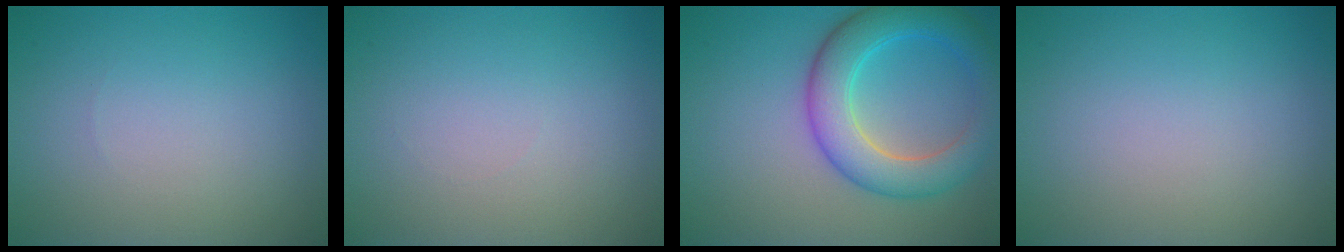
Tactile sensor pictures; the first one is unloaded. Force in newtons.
{"total": 0.0}
{"total": 6.5, "press": 6.5, "slide": 0.1}
{"total": 0.0}